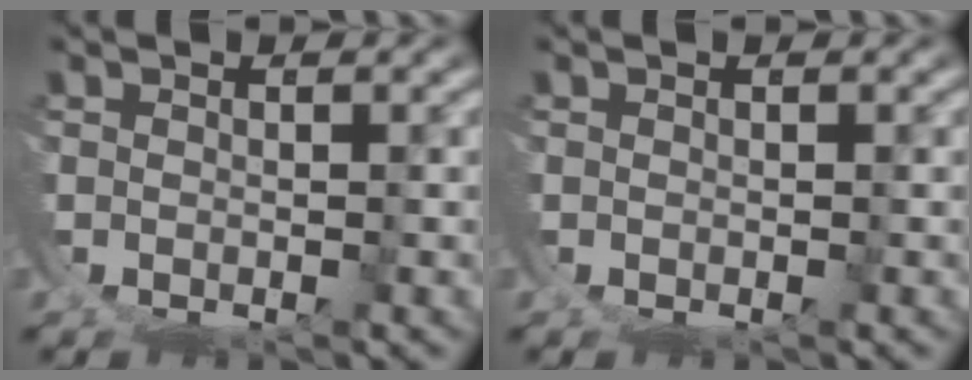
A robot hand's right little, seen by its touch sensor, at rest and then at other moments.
{"total": 0.0}